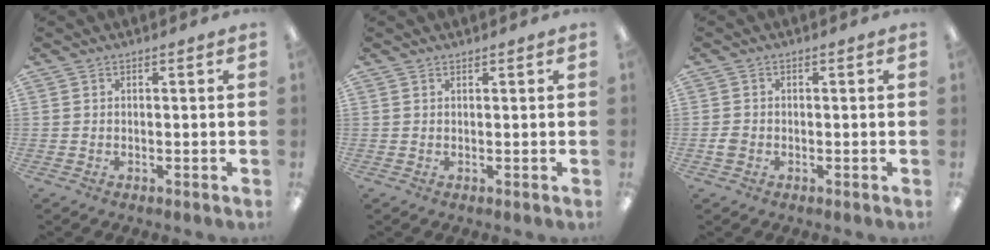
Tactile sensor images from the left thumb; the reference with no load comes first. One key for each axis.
{"total": 0.7, "fx": 0.7, "fy": 0.2, "fz": 0.0, "tx": -0.001, "ty": 0.000, "tz": 0.013}
{"total": 1.8, "fx": -0.4, "fy": 1.5, "fz": 0.9, "tx": -0.015, "ty": 0.003, "tz": -0.008}